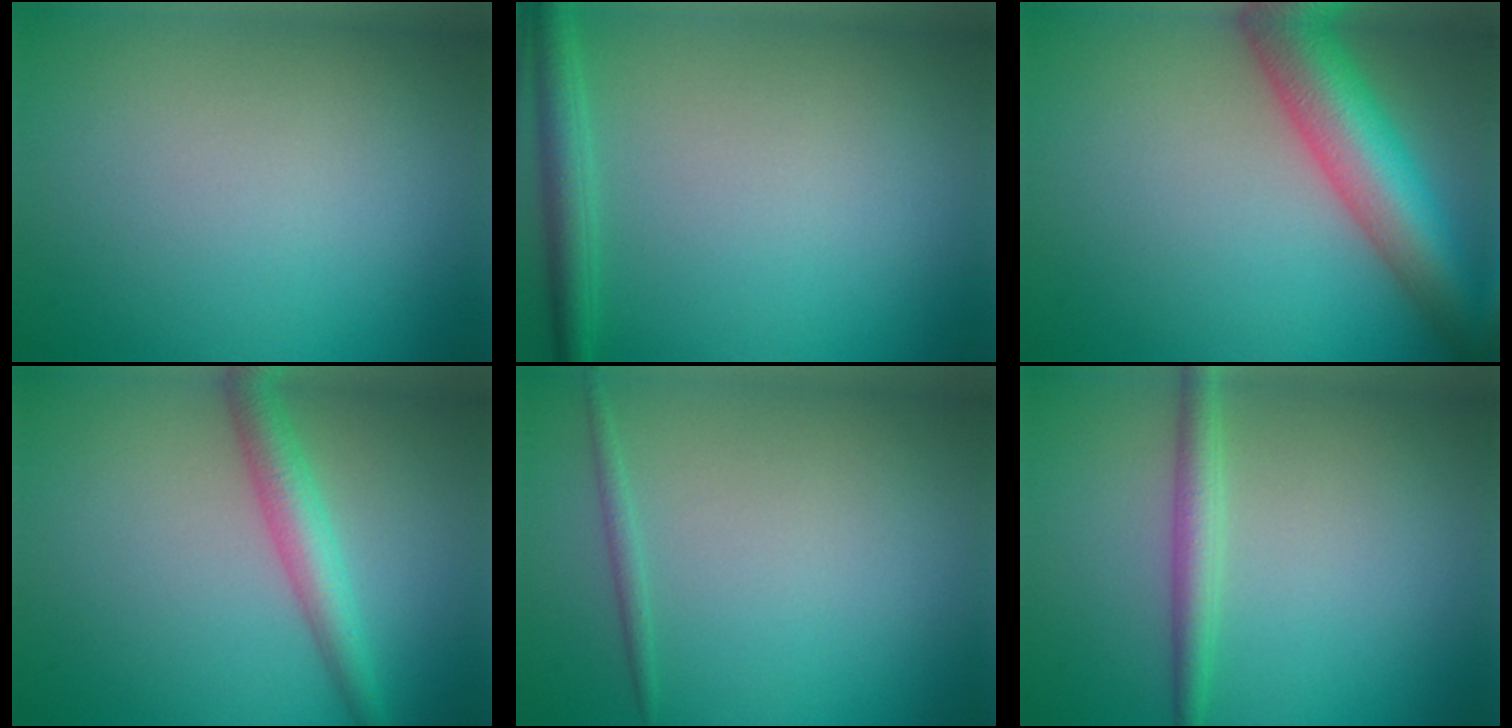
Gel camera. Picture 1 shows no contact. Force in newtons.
{"total": 2.5, "press": 2.5, "slide": 0.1}
{"total": 8.5, "press": 8.5, "slide": 0.4}
{"total": 3.5, "press": 3.5, "slide": 0.1}
{"total": 0.9, "press": 0.9, "slide": 0.1}
{"total": 2.3, "press": 2.3, "slide": 0.0}